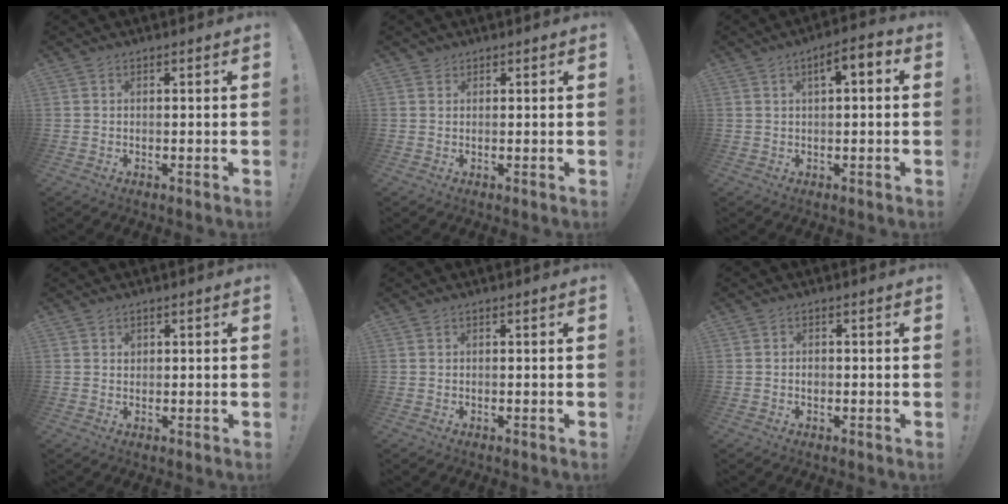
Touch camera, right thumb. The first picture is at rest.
{"total": 1.7, "force": [1.4, 1.0, 0.0], "torque": [0.006, -0.004, 0.026]}
{"total": 5.0, "force": [1.3, 1.6, 4.6], "torque": [-0.069, -0.002, 0.015]}
{"total": 1.0, "force": [0.5, 0.9, 0.2], "torque": [0.010, -0.005, 0.006]}
{"total": 0.0}
{"total": 1.1, "force": [-0.4, 0.9, 0.3], "torque": [0.003, 0.001, -0.009]}